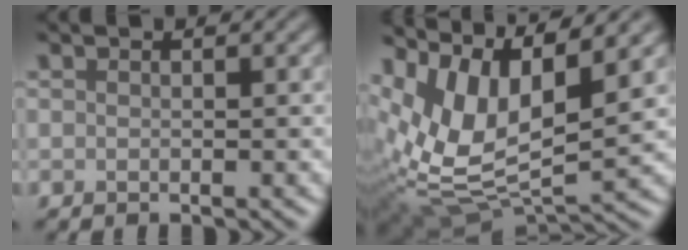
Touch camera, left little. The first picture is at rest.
{"total": 10.8, "force": [4.7, 4.9, 8.5], "torque": [-0.184, 0.000, 0.090]}